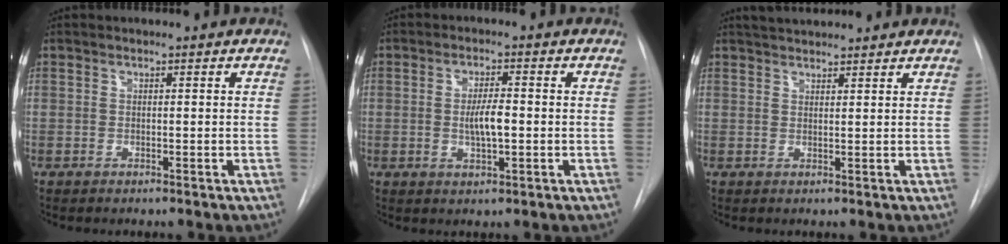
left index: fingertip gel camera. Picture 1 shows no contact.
{"total": 4.4, "force": [-0.4, 1.1, 4.3], "torque": [-0.079, 0.000, -0.005]}
{"total": 6.2, "force": [5.7, 1.0, 2.1], "torque": [-0.034, 0.038, 0.084]}